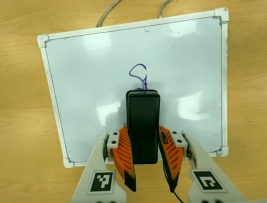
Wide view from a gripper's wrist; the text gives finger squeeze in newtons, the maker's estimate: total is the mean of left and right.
{"total": 8.2, "left": 6.5, "right": 10.0}